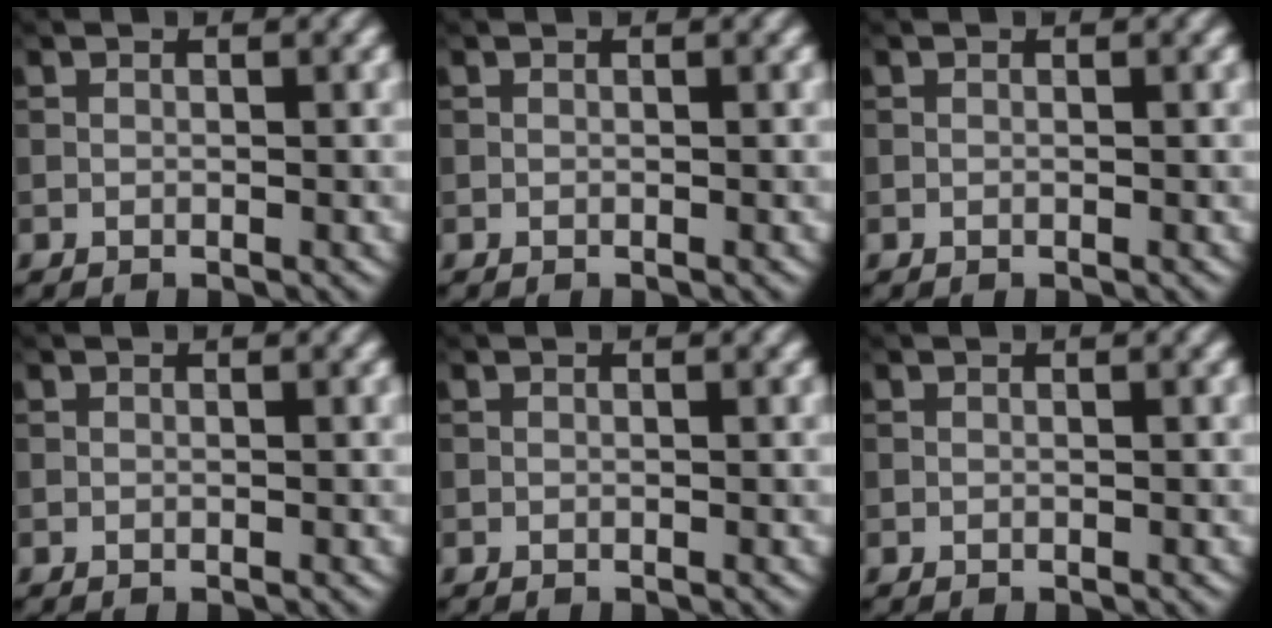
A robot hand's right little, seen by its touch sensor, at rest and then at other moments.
{"total": 0.0}
{"total": 0.0}
{"total": 0.0}
{"total": 0.0}
{"total": 0.0}